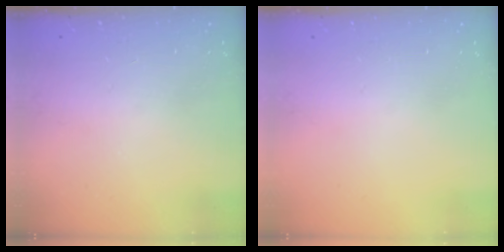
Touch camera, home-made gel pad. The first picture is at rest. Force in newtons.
{"total": 0.0}